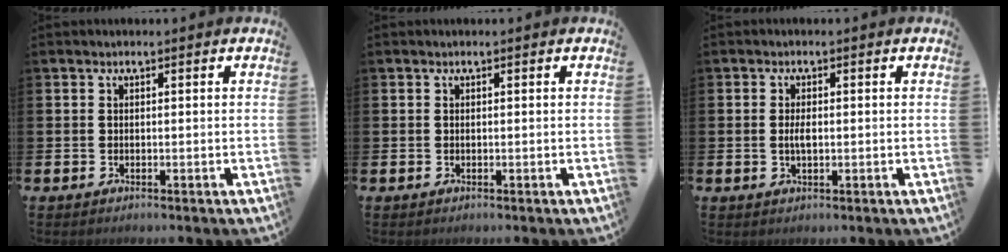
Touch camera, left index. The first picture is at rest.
{"total": 0.0}
{"total": 2.1, "force": [-0.1, 0.8, 1.9], "torque": [-0.034, 0.002, -0.004]}